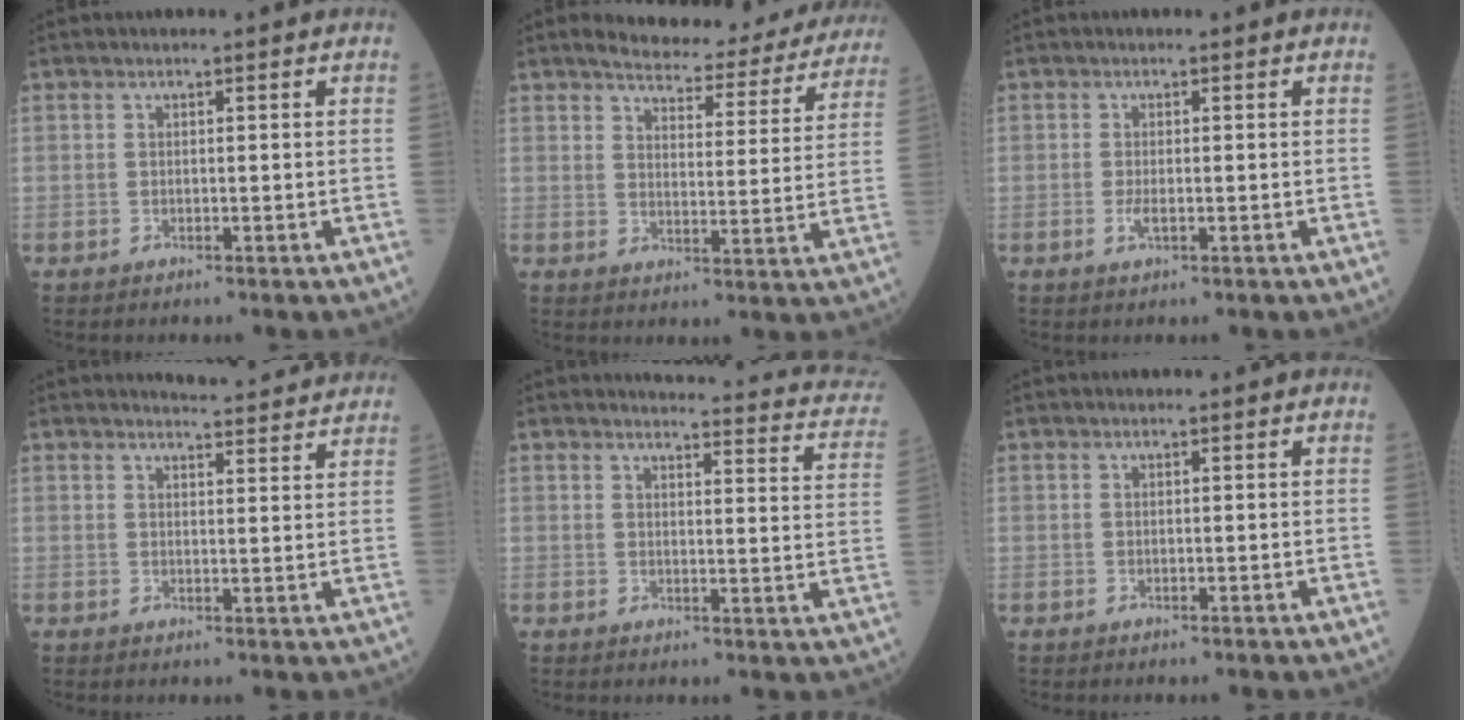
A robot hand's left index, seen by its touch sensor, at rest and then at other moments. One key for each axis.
{"total": 17.5, "fx": 16.3, "fy": 4.1, "fz": 4.7, "tx": -0.038, "ty": -0.039, "tz": 0.180}
{"total": 1.3, "fx": -0.3, "fy": 0.3, "fz": 1.3, "tx": -0.027, "ty": -0.004, "tz": -0.005}
{"total": 8.0, "fx": 7.9, "fy": 0.5, "fz": 1.4, "tx": -0.018, "ty": -0.001, "tz": 0.085}
{"total": 17.4, "fx": 16.7, "fy": 2.6, "fz": 4.1, "tx": -0.022, "ty": -0.070, "tz": 0.155}
{"total": 0.0}